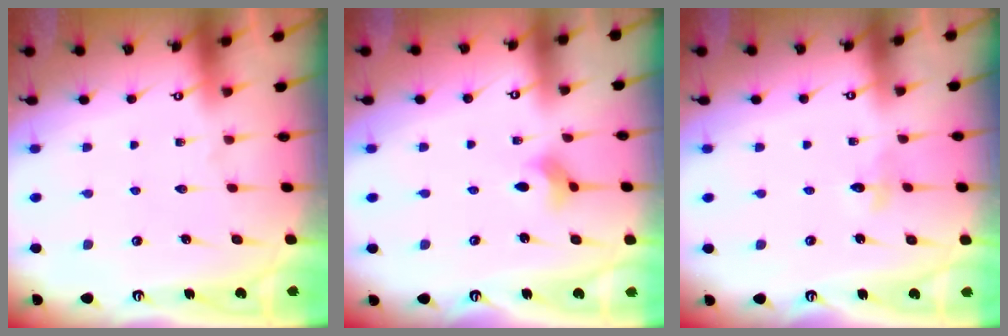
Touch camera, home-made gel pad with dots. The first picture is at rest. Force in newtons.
{"total": 2.8, "press": 2.8, "slide": 0.1}
{"total": 2.6, "press": 2.6, "slide": 0.3}